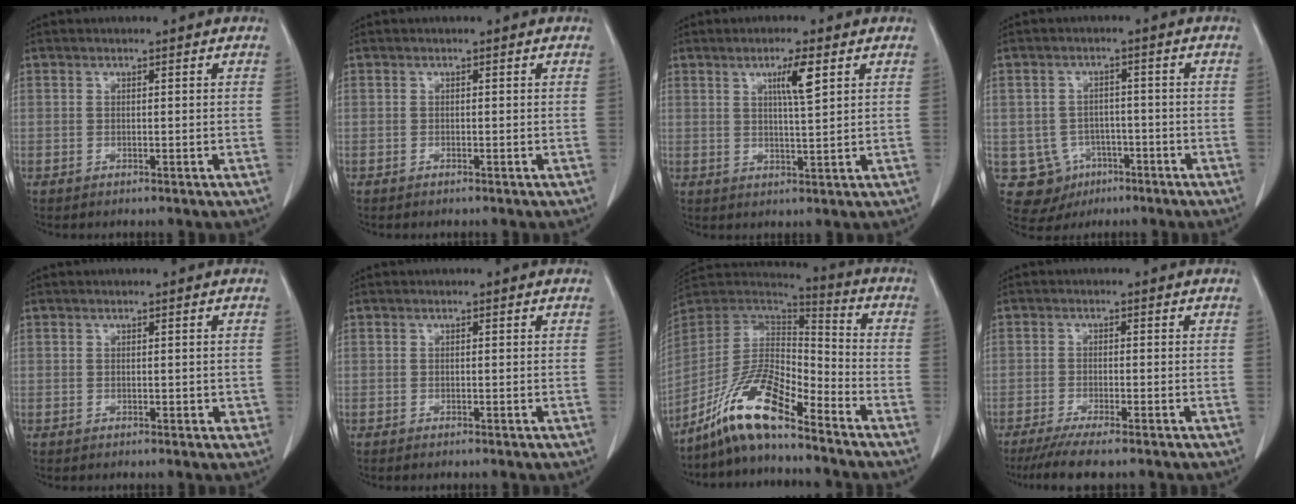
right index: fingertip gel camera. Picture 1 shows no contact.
{"total": 0.0}
{"total": 4.7, "force": [2.1, 0.1, 4.2], "torque": [-0.071, -0.003, 0.035]}
{"total": 8.0, "force": [-2.8, 7.4, 1.2], "torque": [-0.026, 0.010, -0.027]}
{"total": 1.2, "force": [-0.1, 0.8, 0.9], "torque": [-0.010, 0.003, 0.002]}
{"total": 0.5, "force": [-0.5, 0.1, 0.2], "torque": [-0.011, -0.002, -0.007]}
{"total": 13.1, "force": [-9.5, 2.2, 8.7], "torque": [-0.167, 0.011, -0.176]}
{"total": 6.9, "force": [-5.6, 0.3, 4.1], "torque": [-0.063, -0.016, -0.089]}